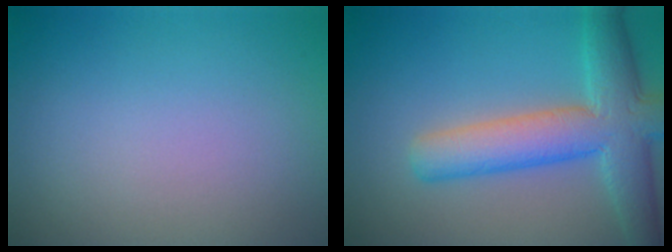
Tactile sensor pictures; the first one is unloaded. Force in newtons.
{"total": 7.5, "press": 7.5, "slide": 0.2}